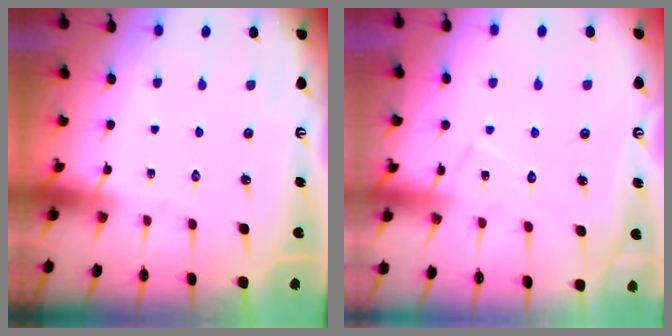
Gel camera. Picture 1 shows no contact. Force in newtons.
{"total": 8.5, "press": 8.5, "slide": 0.4}